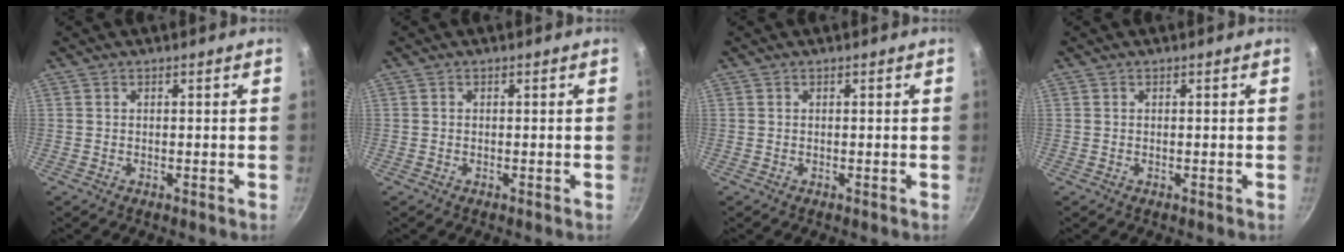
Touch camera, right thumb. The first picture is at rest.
{"total": 0.0}
{"total": 0.0}
{"total": 0.0}